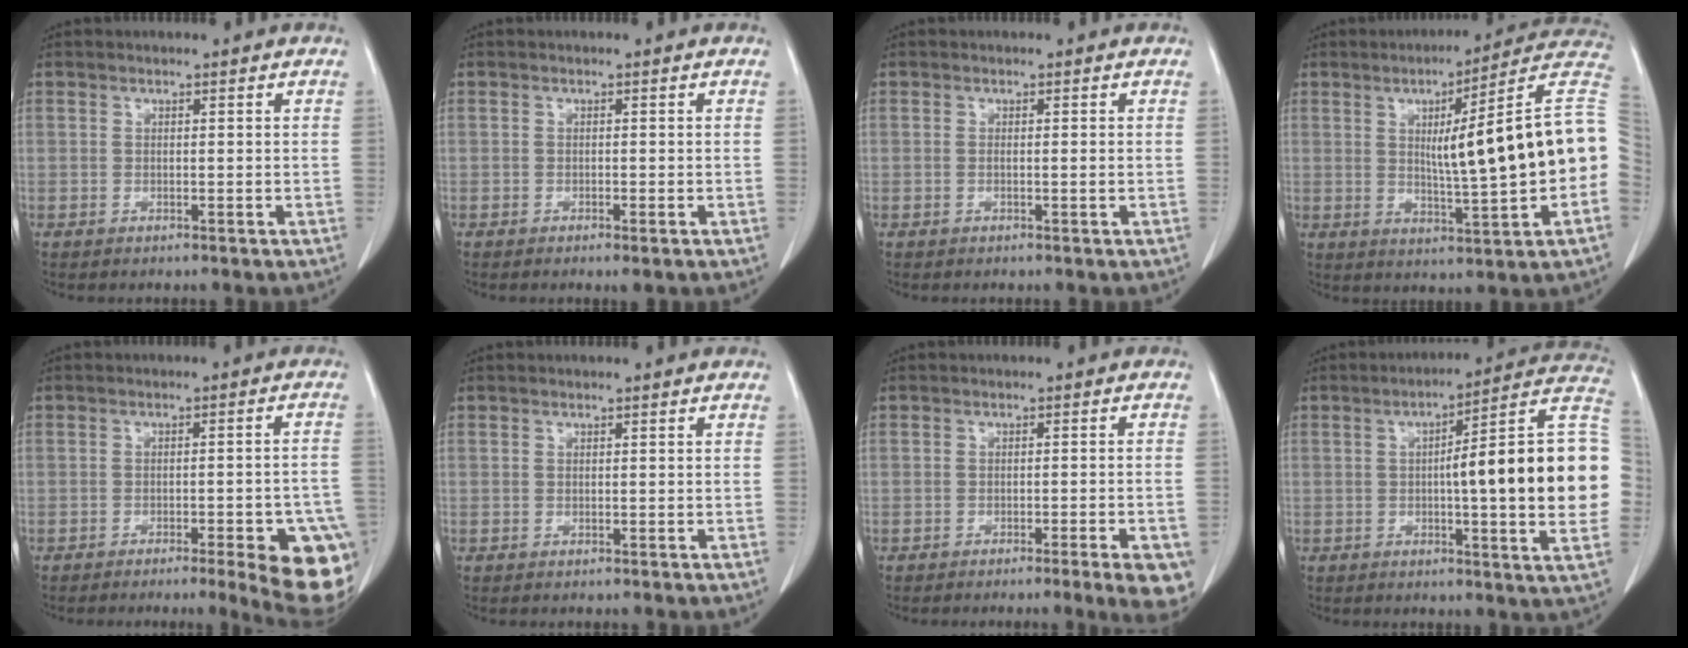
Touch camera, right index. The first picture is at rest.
{"total": 1.1, "force": [-0.7, 0.2, 0.9], "torque": [-0.017, -0.002, -0.007]}
{"total": 0.7, "force": [-0.2, -0.1, 0.6], "torque": [-0.010, 0.000, -0.001]}
{"total": 18.6, "force": [0.4, 0.0, 18.5], "torque": [-0.229, 0.021, 0.002]}
{"total": 13.1, "force": [-6.9, 2.2, 10.9], "torque": [-0.053, 0.018, -0.082]}
{"total": 0.0}
{"total": 8.3, "force": [-5.5, 1.0, 6.1], "torque": [-0.051, -0.001, -0.074]}
{"total": 21.5, "force": [0.2, 2.2, 21.4], "torque": [-0.209, 0.040, 0.001]}